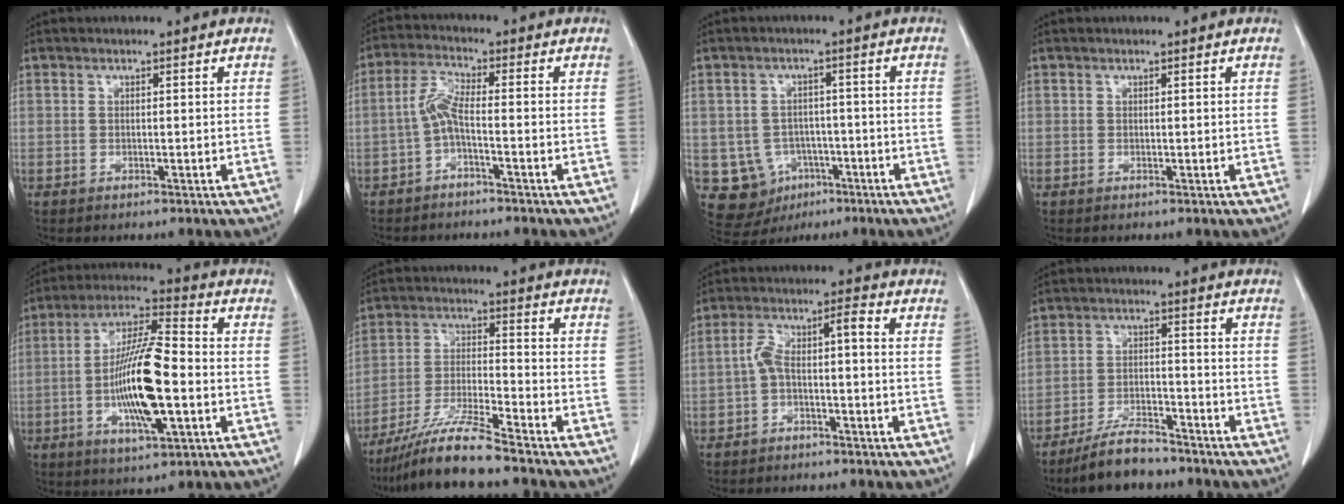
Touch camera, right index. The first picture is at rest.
{"total": 4.4, "force": [-1.6, 0.4, 4.1], "torque": [-0.089, 0.011, -0.032]}
{"total": 8.5, "force": [-2.9, 7.7, 2.0], "torque": [-0.047, 0.013, -0.029]}
{"total": 0.0}
{"total": 12.2, "force": [-2.5, 2.2, 11.8], "torque": [-0.225, 0.000, -0.044]}
{"total": 10.5, "force": [-8.8, -0.5, 5.8], "torque": [-0.113, -0.020, -0.165]}
{"total": 5.7, "force": [-1.1, 1.4, 5.4], "torque": [-0.108, 0.037, -0.021]}
{"total": 7.9, "force": [-6.9, 2.0, 3.2], "torque": [-0.062, -0.010, -0.124]}